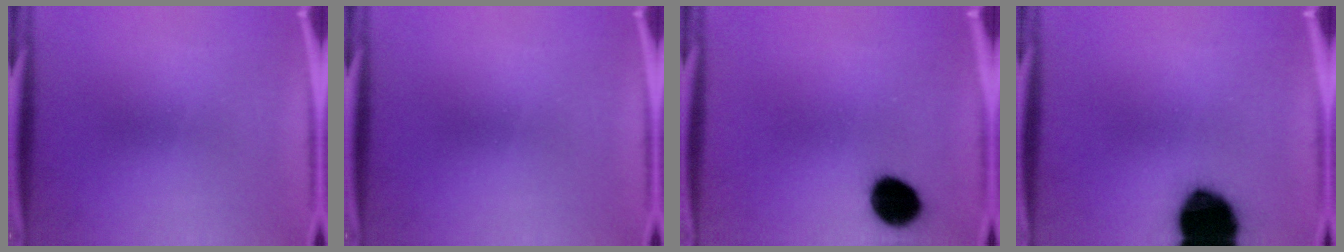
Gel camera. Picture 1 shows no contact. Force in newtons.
{"total": 0.0}
{"total": 9.1}
{"total": 19.6}